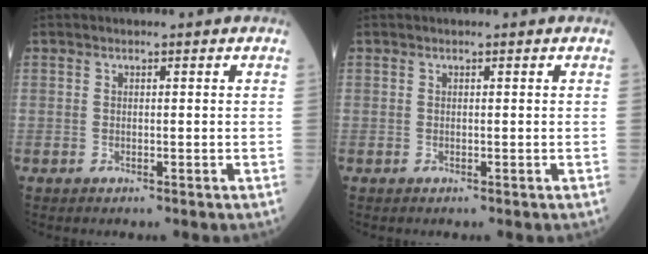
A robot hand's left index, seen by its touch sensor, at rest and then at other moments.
{"total": 0.0}